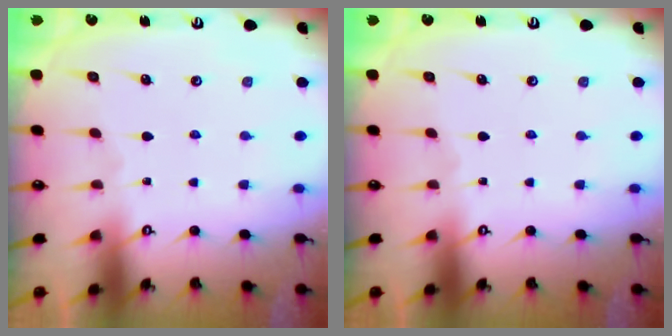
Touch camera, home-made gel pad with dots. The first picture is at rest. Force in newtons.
{"total": 0.0}